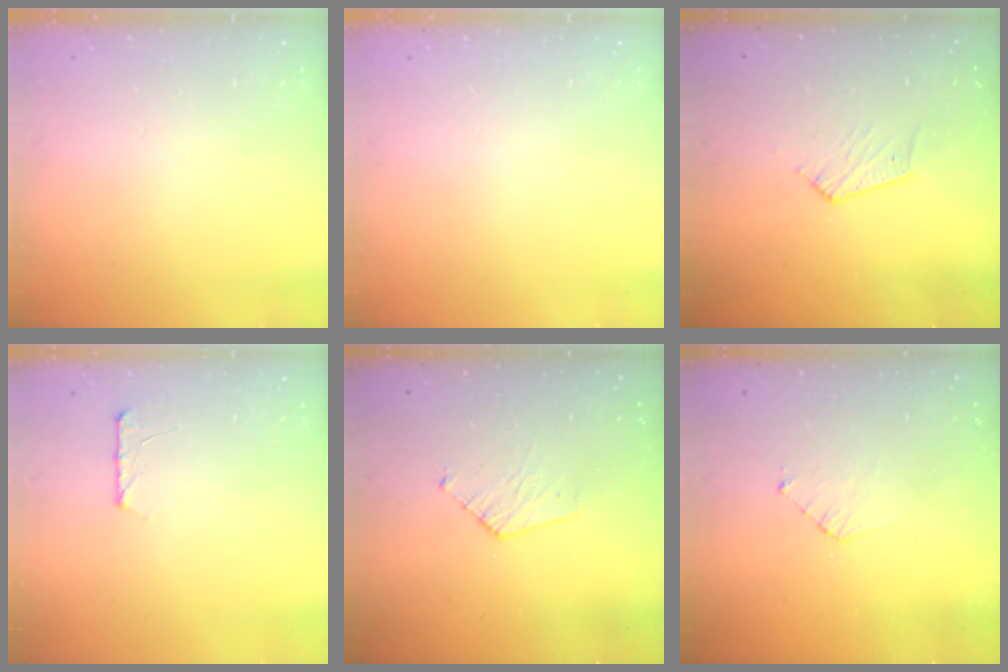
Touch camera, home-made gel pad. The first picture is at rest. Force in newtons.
{"total": 0.0}
{"total": 3.8, "press": 3.8, "slide": 0.3}
{"total": 5.6, "press": 5.6, "slide": 0.5}
{"total": 4.9, "press": 4.8, "slide": 0.4}
{"total": 5.4, "press": 5.4, "slide": 0.3}